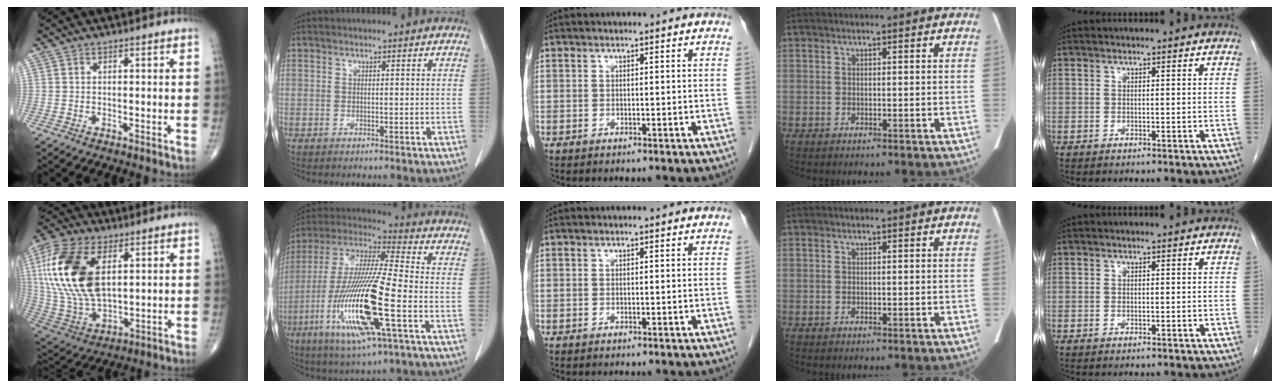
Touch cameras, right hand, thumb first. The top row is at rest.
{"thumb": {"total": 22.1, "force": [5.5, 12.1, 17.6], "torque": [-0.368, -0.017, 0.102]}, "index": {"total": 19.9, "force": [-5.9, 1.6, 19.0], "torque": [-0.404, -0.026, -0.112]}}